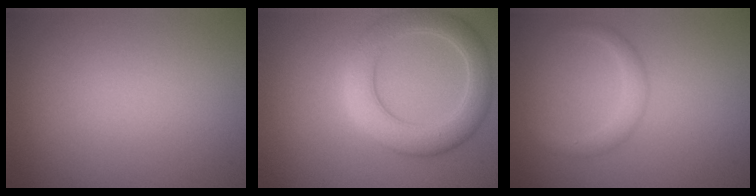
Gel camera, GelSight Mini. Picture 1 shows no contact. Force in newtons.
{"total": 5.6, "press": 5.6, "slide": 0.7}
{"total": 1.7, "press": 1.7, "slide": 0.1}